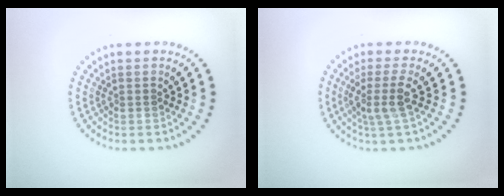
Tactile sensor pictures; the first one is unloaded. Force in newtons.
{"total": 2.5, "press": 1.9, "slide": 1.6}